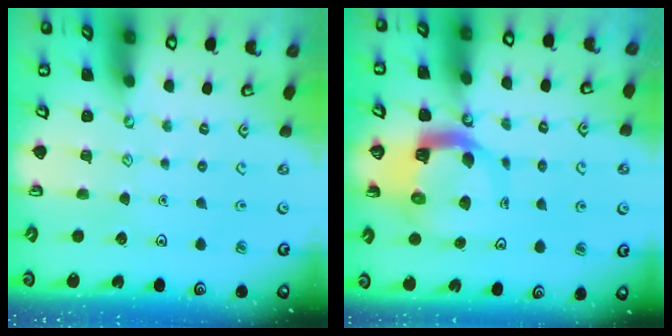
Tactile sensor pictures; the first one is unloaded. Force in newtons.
{"total": 10.4, "press": 10.4, "slide": 1.3}